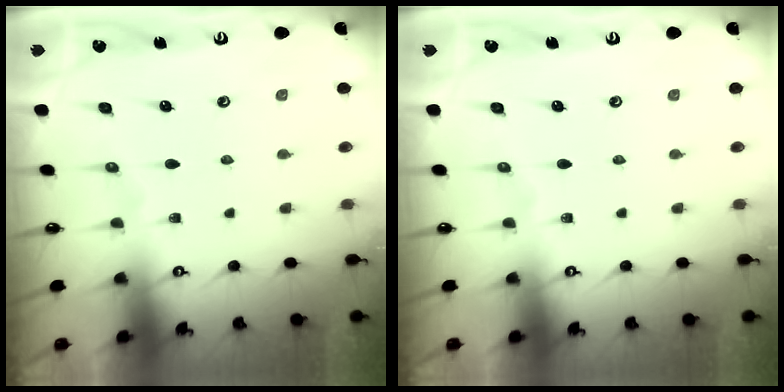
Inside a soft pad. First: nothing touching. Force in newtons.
{"total": 0.0}